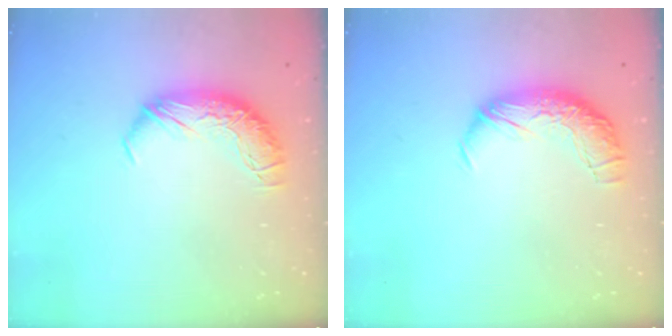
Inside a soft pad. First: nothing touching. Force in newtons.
{"total": 1.5, "press": 0.9, "slide": 1.2}